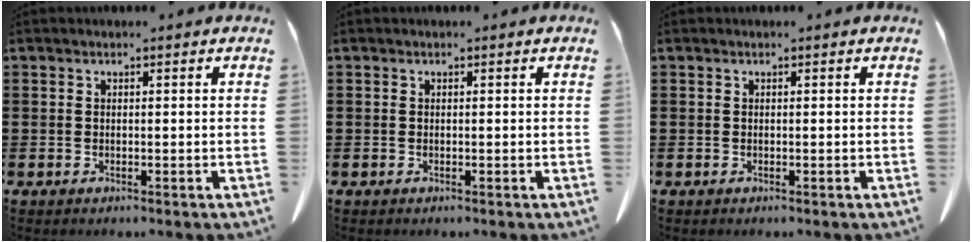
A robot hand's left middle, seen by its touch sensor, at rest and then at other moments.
{"total": 0.0}
{"total": 0.0}